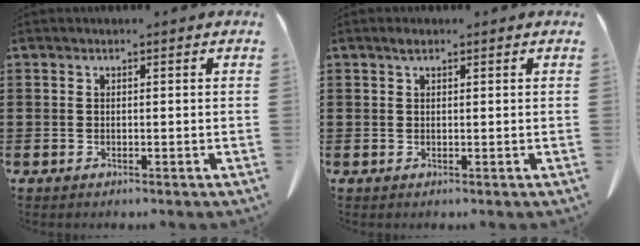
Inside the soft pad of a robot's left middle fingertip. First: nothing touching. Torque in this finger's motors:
{"motor_torque": [0.02, 0.01, 0.00, 0.00]}